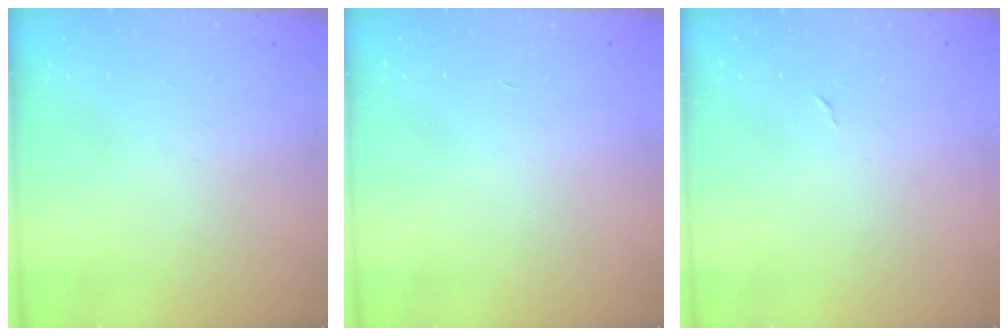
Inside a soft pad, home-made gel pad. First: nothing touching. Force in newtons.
{"total": 1.7, "press": 1.7, "slide": 0.1}
{"total": 2.4, "press": 2.4, "slide": 0.4}